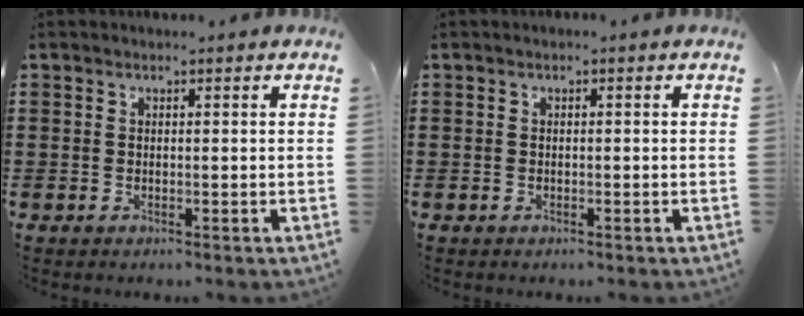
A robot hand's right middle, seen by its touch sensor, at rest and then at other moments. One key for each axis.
{"total": 0.0}